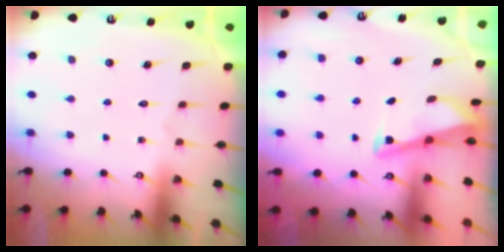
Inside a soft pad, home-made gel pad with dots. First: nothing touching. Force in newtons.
{"total": 3.1, "press": 3.0, "slide": 0.3}